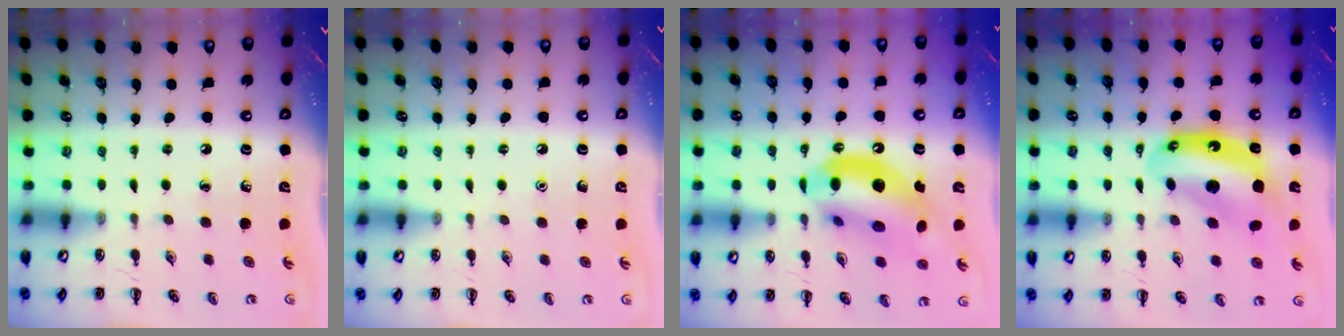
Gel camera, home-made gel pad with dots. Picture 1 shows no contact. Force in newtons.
{"total": 1.6, "press": 1.6, "slide": 0.1}
{"total": 16.3, "press": 15.7, "slide": 4.1}
{"total": 10.6, "press": 10.3, "slide": 2.5}